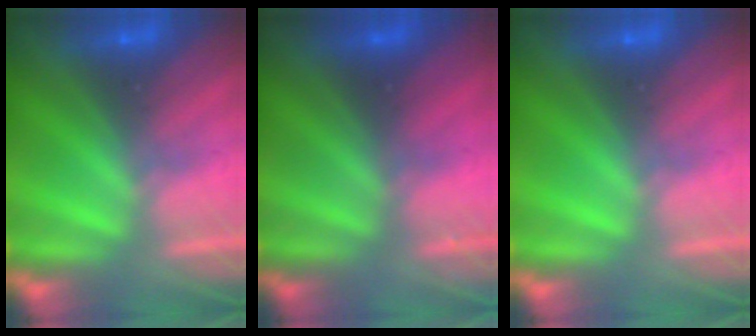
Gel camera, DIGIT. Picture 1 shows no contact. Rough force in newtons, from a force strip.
{"total": 2.2}
{"total": 0.0}